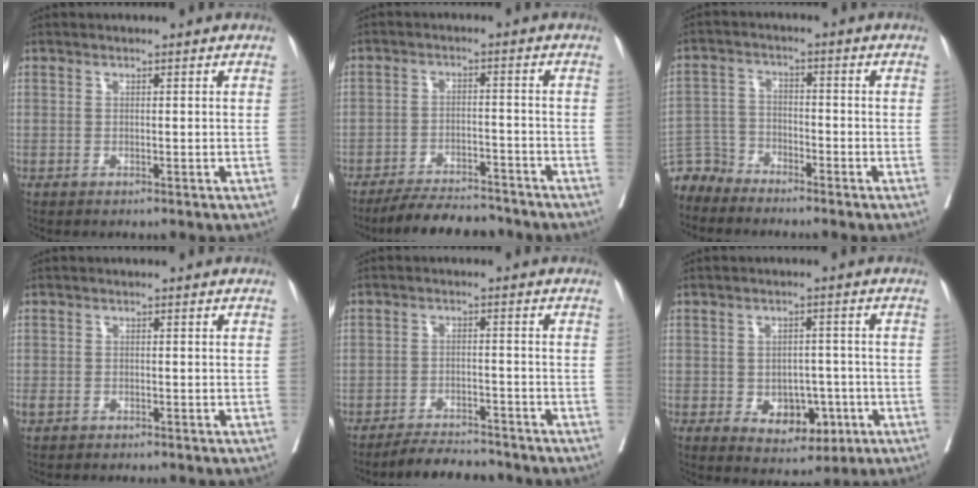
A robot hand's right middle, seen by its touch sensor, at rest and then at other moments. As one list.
[{"total": 8.7, "force": [-7.9, 2.6, 2.5], "torque": [-0.029, 0.003, -0.124]}, {"total": 4.8, "force": [-4.5, 1.2, -0.8], "torque": [0.019, 0.004, -0.094]}, {"total": 1.4, "force": [-1.0, 0.7, 0.7], "torque": [-0.018, -0.001, -0.017]}, {"total": 5.2, "force": [-4.9, 1.6, 0.8], "torque": [-0.010, -0.005, -0.080]}, {"total": 6.9, "force": [-2.2, 4.4, 4.8], "torque": [-0.055, 0.005, -0.019]}]